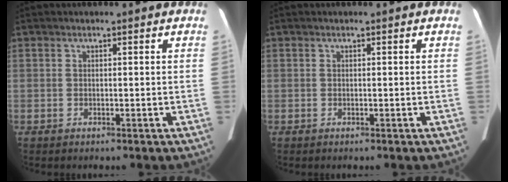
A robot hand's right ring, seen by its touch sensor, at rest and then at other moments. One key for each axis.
{"total": 0.0}